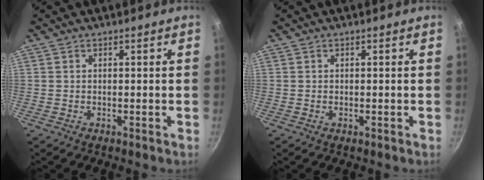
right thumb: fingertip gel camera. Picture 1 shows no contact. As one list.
[{"total": 0.7, "force": [-0.2, 0.3, 0.6], "torque": [-0.010, 0.001, -0.004]}]